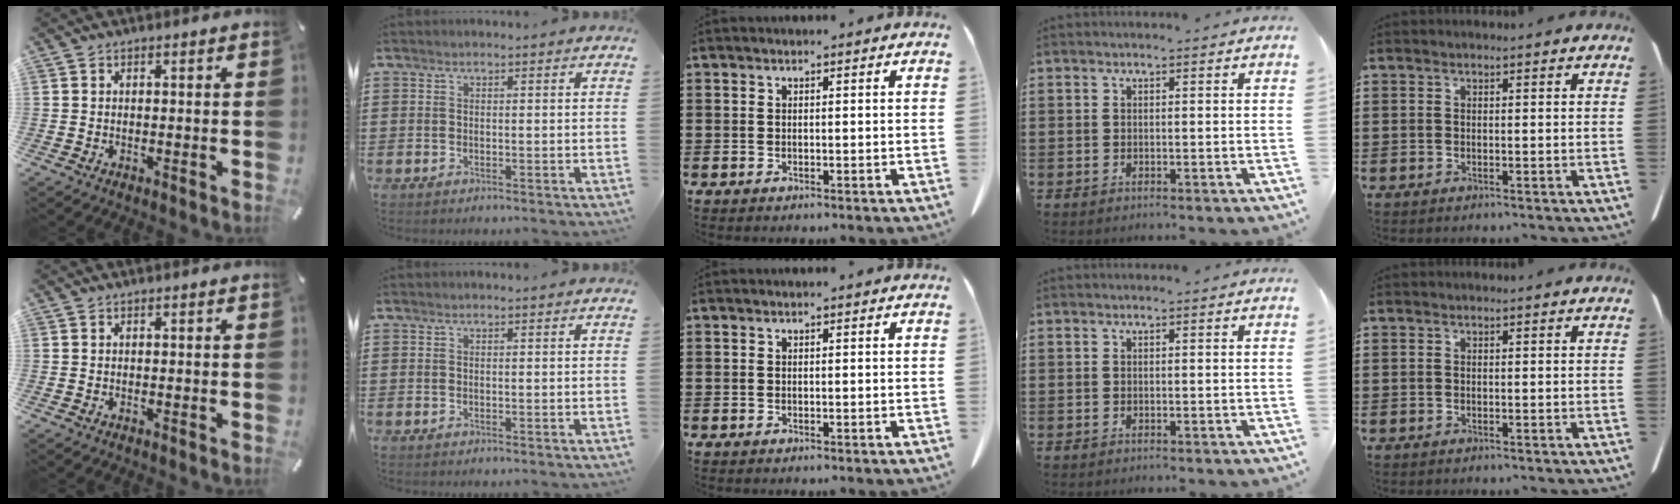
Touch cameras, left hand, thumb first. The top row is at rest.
{}